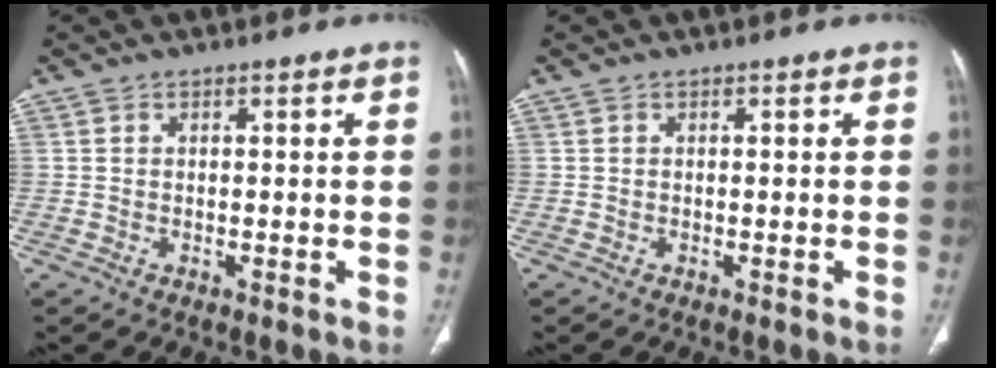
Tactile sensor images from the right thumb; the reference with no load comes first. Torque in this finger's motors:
{"motor_torque": [0.00, 0.00, 0.00, 0.00, 0.03]}